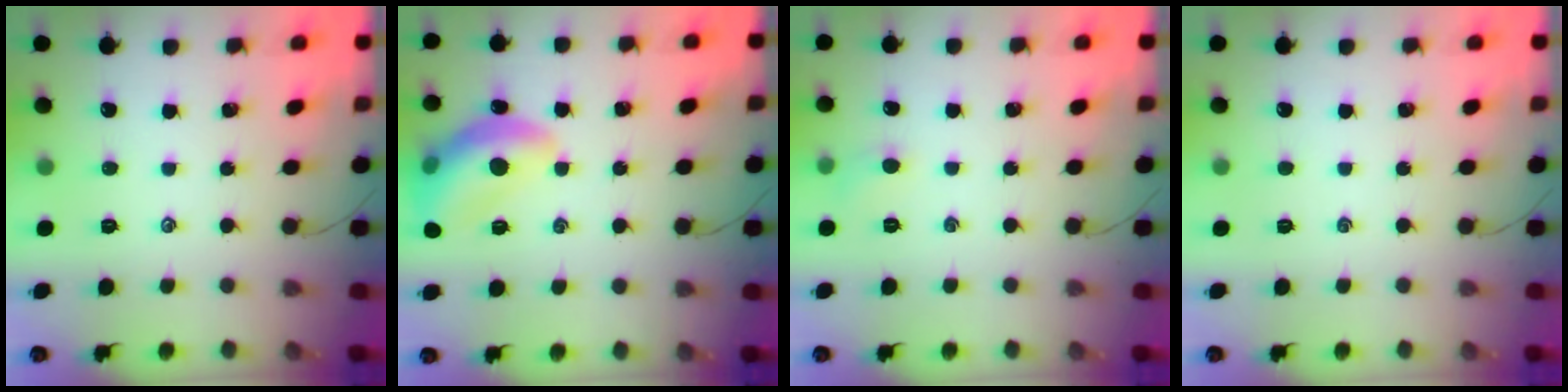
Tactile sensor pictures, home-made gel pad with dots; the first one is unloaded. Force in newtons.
{"total": 15.1, "press": 15.0, "slide": 1.5}
{"total": 4.4, "press": 4.1, "slide": 1.4}
{"total": 0.0}